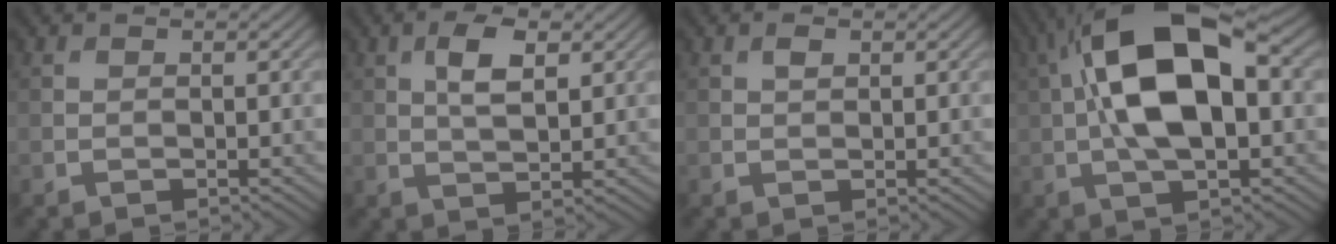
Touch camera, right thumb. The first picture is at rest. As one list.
[{"total": 4.8, "force": [1.6, 2.1, 4.1], "torque": [-0.085, 0.002, 0.030]}, {"total": 1.0, "force": [0.5, 0.5, 0.7], "torque": [-0.013, -0.001, 0.010]}, {"total": 15.2, "force": [1.5, 7.0, 13.3], "torque": [-0.239, 0.032, 0.015]}]